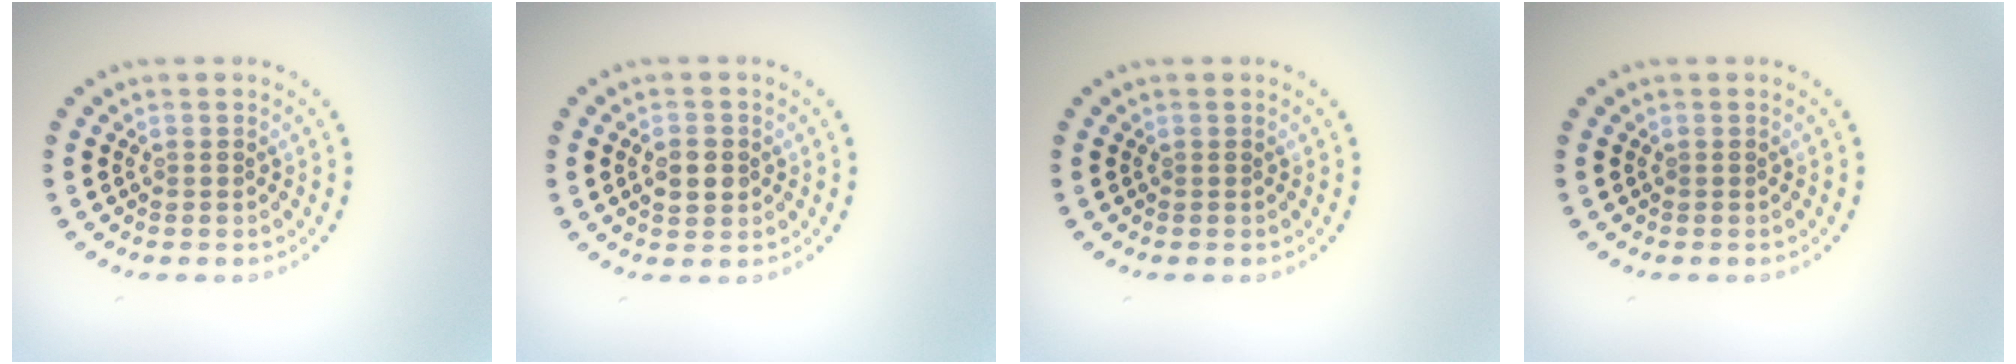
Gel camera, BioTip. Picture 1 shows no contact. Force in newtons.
{"total": 2.1, "press": 2.1, "slide": 0.3}
{"total": 0.0}
{"total": 0.0}